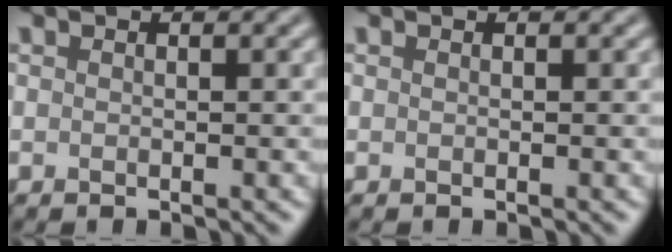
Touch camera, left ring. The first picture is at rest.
{"total": 0.0}